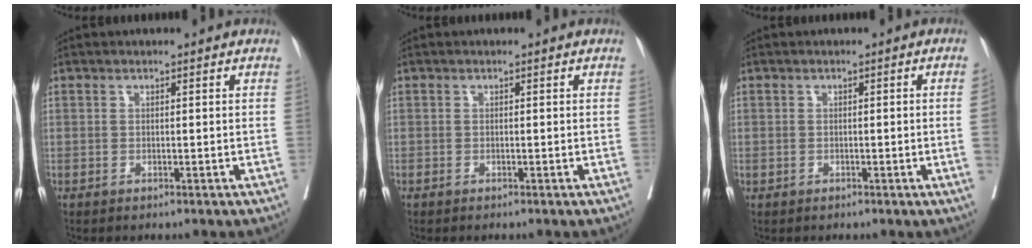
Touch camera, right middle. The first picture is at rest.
{"total": 0.0}
{"total": 1.8, "force": [-0.3, -0.5, 1.7], "torque": [-0.024, 0.002, -0.002]}